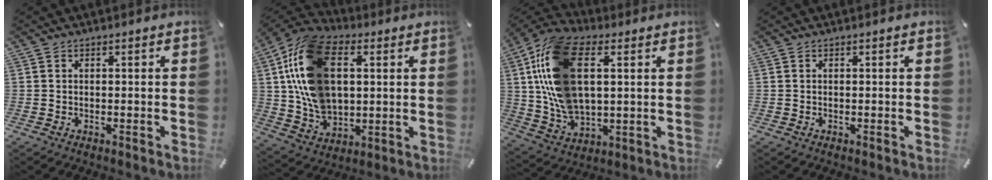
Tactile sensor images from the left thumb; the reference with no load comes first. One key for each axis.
{"total": 20.0, "fx": 4.2, "fy": 14.1, "fz": 13.6, "tx": -0.303, "ty": -0.004, "tz": 0.075}
{"total": 18.4, "fx": 4.6, "fy": 11.3, "fz": 13.7, "tx": -0.320, "ty": 0.000, "tz": 0.085}
{"total": 0.0}